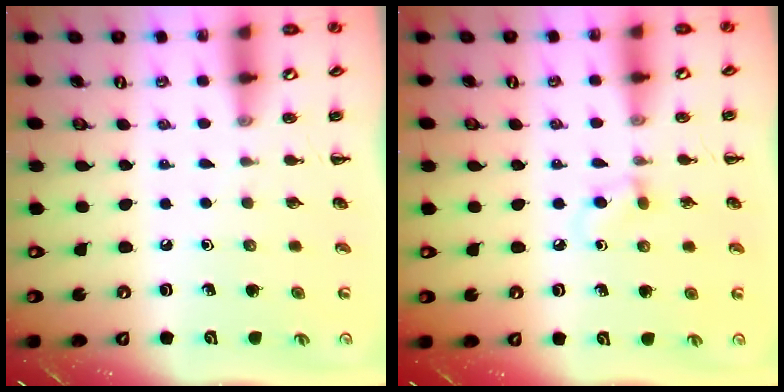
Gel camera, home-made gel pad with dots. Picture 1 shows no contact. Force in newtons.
{"total": 4.1, "press": 3.8, "slide": 1.7}